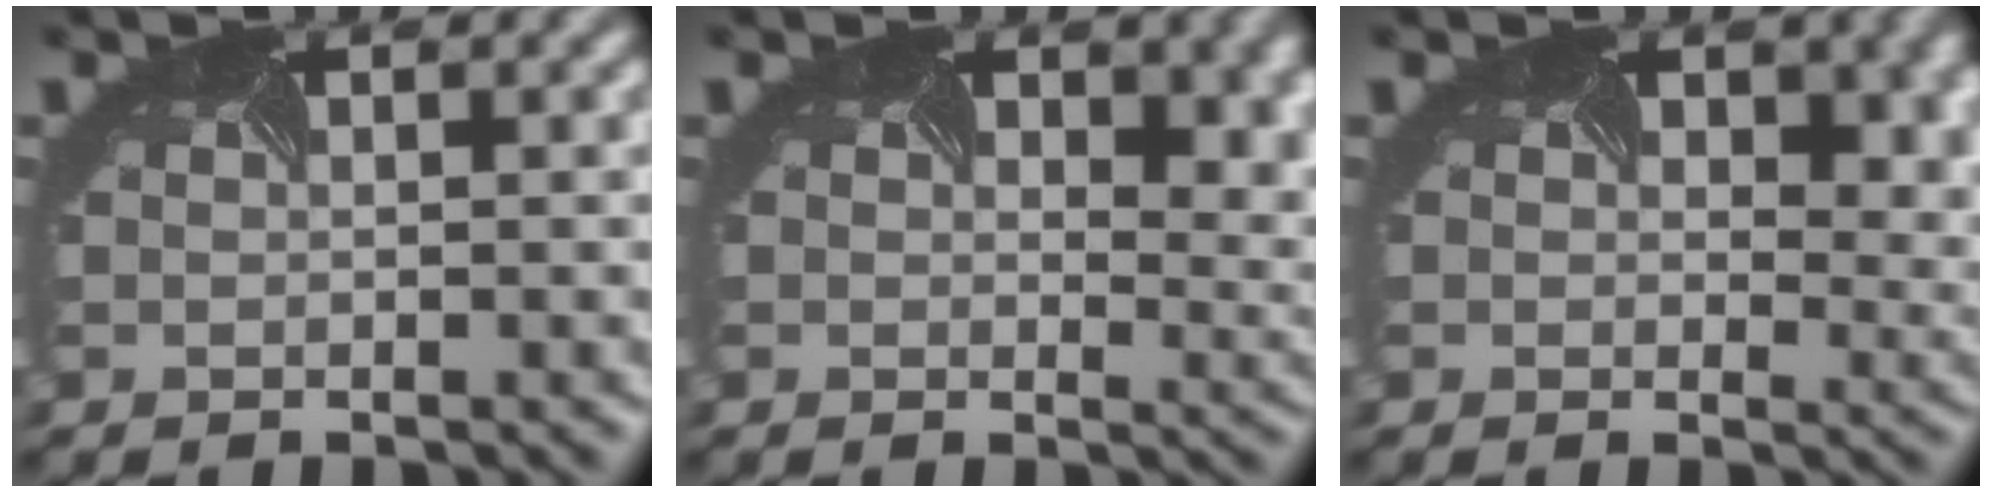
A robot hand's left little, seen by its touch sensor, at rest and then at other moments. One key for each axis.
{"total": 6.9, "fx": 2.7, "fy": 4.4, "fz": 4.5, "tx": -0.071, "ty": -0.011, "tz": 0.058}
{"total": 6.3, "fx": 1.9, "fy": 4.4, "fz": 4.1, "tx": -0.074, "ty": -0.016, "tz": 0.045}